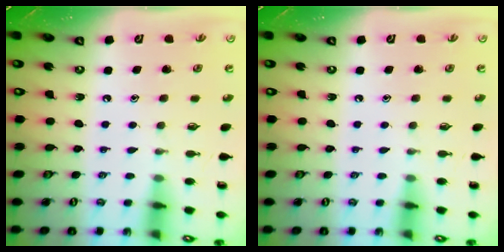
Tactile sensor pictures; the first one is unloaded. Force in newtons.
{"total": 0.0}